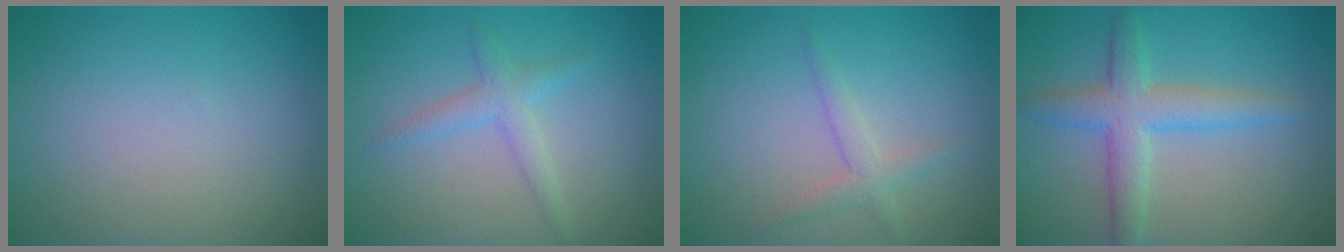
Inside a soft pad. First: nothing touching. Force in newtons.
{"total": 2.1, "press": 2.1, "slide": 0.3}
{"total": 1.8, "press": 1.8, "slide": 0.1}
{"total": 4.3, "press": 4.3, "slide": 0.1}